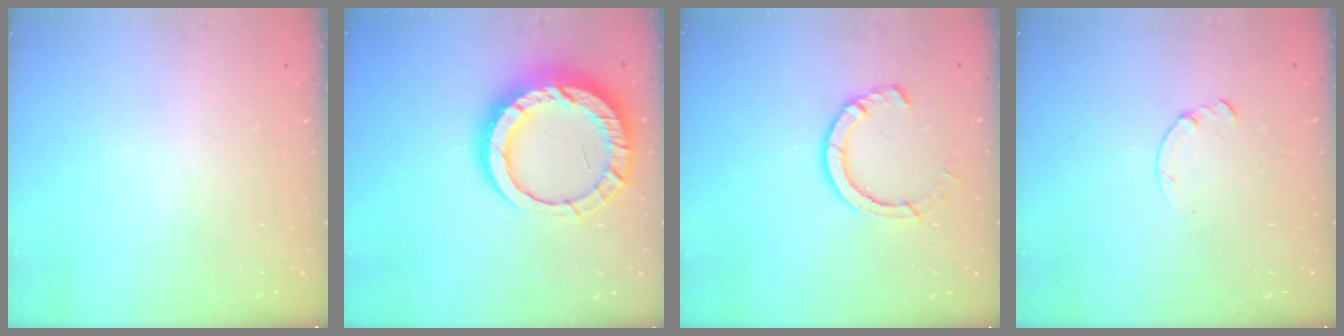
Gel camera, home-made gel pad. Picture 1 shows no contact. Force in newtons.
{"total": 18.4, "press": 18.3, "slide": 1.7}
{"total": 7.5, "press": 7.4, "slide": 1.0}
{"total": 0.0}